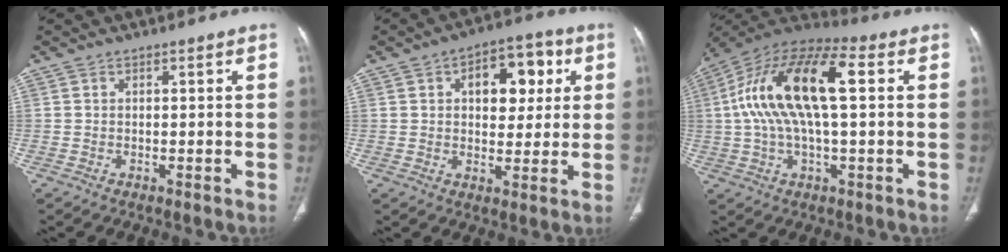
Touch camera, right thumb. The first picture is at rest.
{"total": 11.7, "force": [3.4, 7.1, 8.6], "torque": [-0.074, 0.007, 0.045]}
{"total": 19.7, "force": [2.9, 7.9, 17.8], "torque": [-0.345, 0.039, 0.042]}